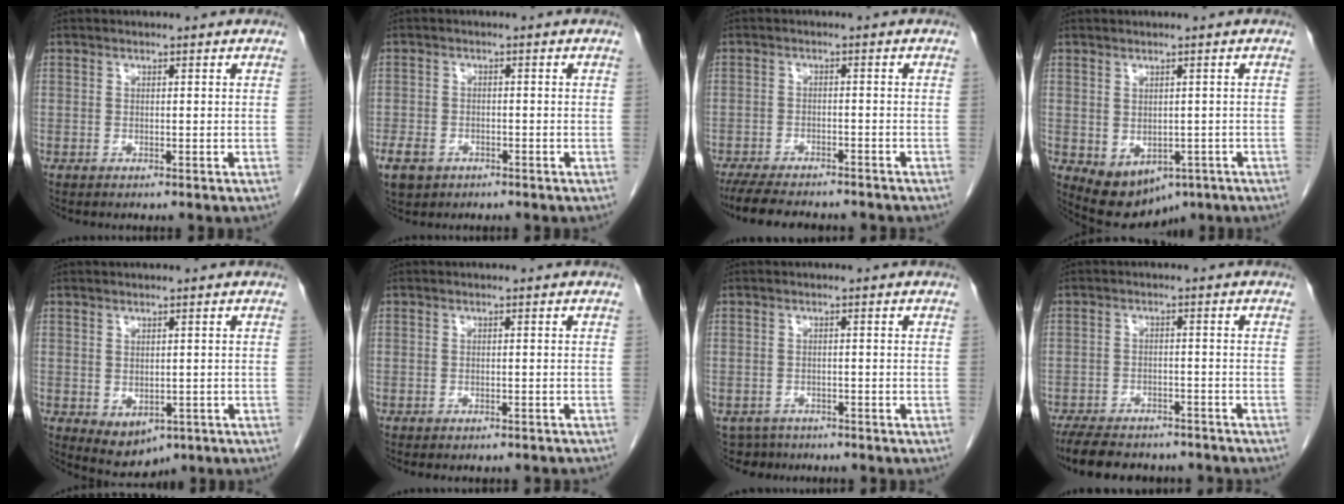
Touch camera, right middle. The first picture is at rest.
{"total": 6.8, "force": [-4.0, 4.8, 2.7], "torque": [-0.068, -0.003, -0.059]}
{"total": 12.0, "force": [-10.4, 2.7, 5.2], "torque": [-0.091, -0.014, -0.149]}
{"total": 7.9, "force": [-3.7, 5.1, 4.8], "torque": [-0.065, -0.005, -0.045]}
{"total": 5.0, "force": [-1.9, 3.3, 3.2], "torque": [-0.044, -0.008, -0.015]}
{"total": 6.3, "force": [-5.6, 1.8, 2.2], "torque": [-0.027, -0.004, -0.060]}
{"total": 3.7, "force": [-3.1, 2.0, -0.4], "torque": [0.005, -0.002, -0.052]}
{"total": 14.1, "force": [-12.1, 4.8, 5.6], "torque": [-0.122, -0.005, -0.166]}